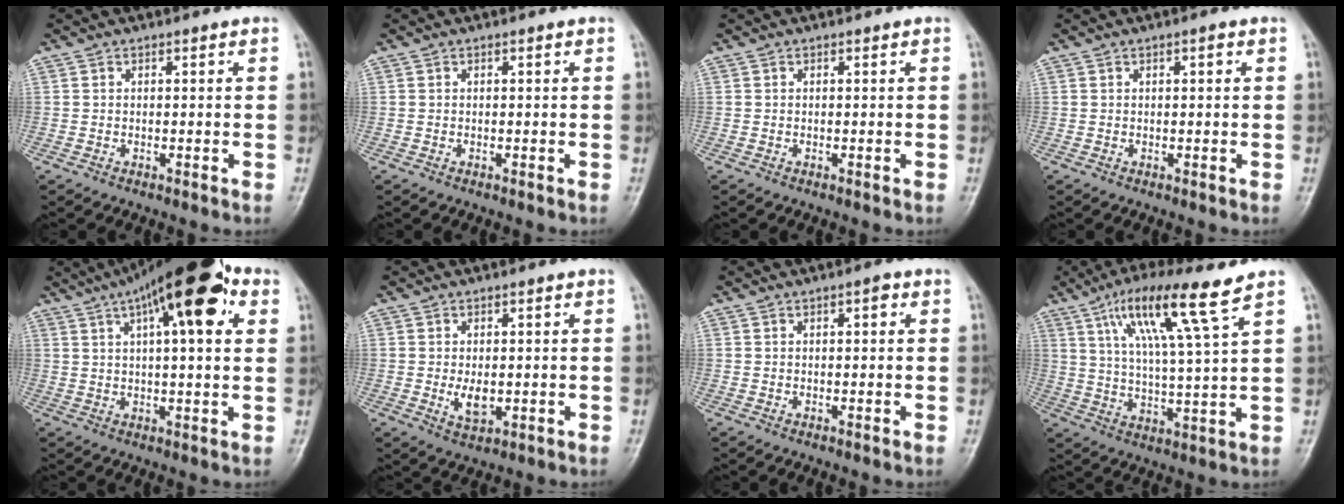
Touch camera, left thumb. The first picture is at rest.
{"total": 0.0}
{"total": 0.0}
{"total": 1.1, "force": [0.4, 0.3, 1.0], "torque": [-0.015, 0.003, 0.004]}
{"total": 18.5, "force": [8.1, 6.0, 15.5], "torque": [-0.224, 0.014, 0.119]}
{"total": 4.3, "force": [-0.3, 2.4, 3.5], "torque": [-0.053, -0.007, 0.000]}
{"total": 1.7, "force": [0.6, 0.6, 1.5], "torque": [-0.020, 0.003, 0.006]}
{"total": 13.9, "force": [7.8, 0.8, 11.4], "torque": [-0.210, -0.025, 0.141]}